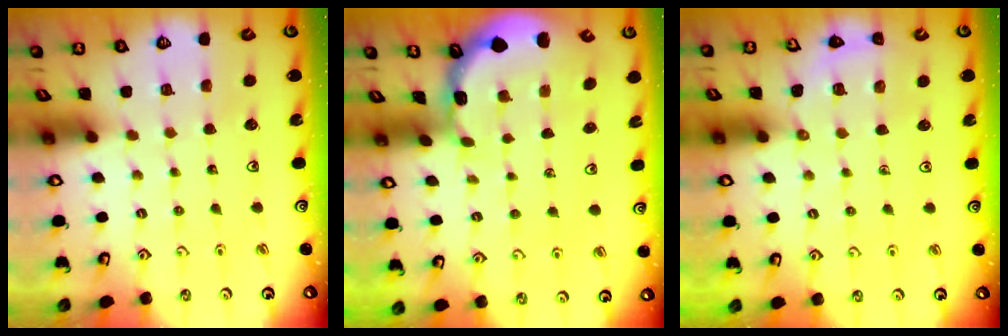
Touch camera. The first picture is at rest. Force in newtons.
{"total": 1.4, "press": 1.4, "slide": 0.1}
{"total": 4.4, "press": 4.2, "slide": 1.5}